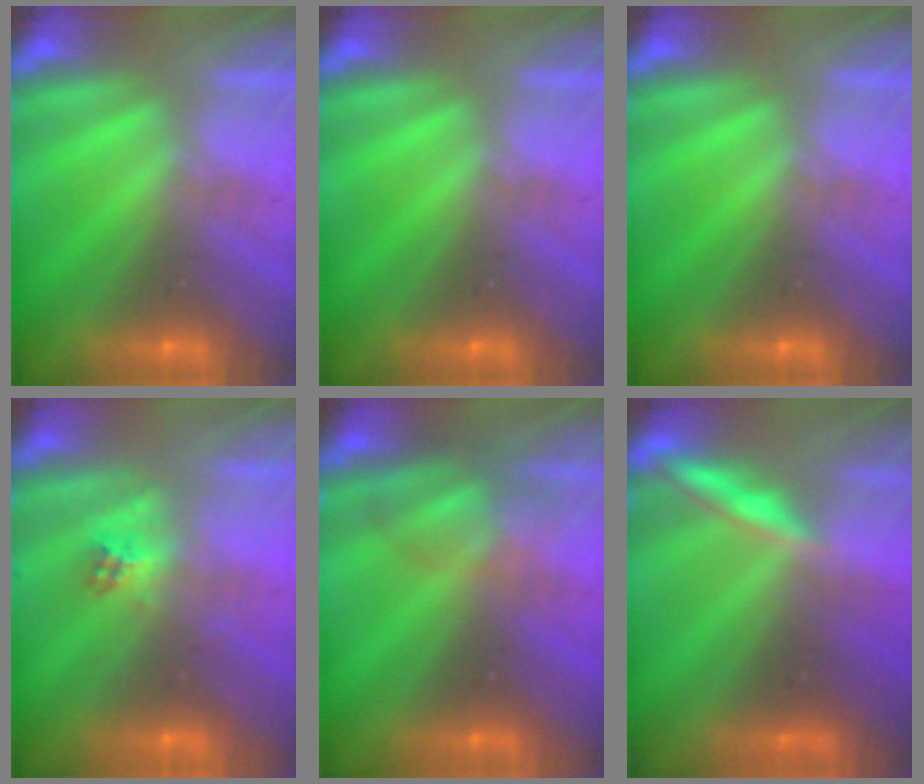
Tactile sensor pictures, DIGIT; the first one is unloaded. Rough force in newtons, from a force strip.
{"total": 0.0}
{"total": 0.0}
{"total": 2.2}
{"total": 2.5}
{"total": 1.9}